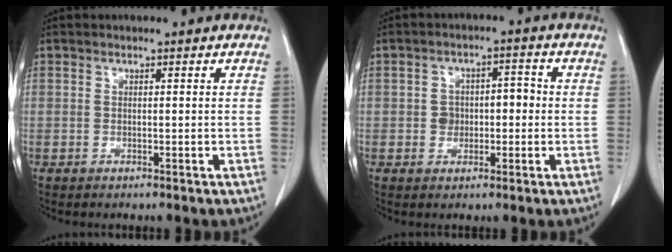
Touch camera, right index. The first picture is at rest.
{"total": 4.6, "force": [-0.5, 3.2, 3.3], "torque": [-0.051, 0.027, -0.004]}